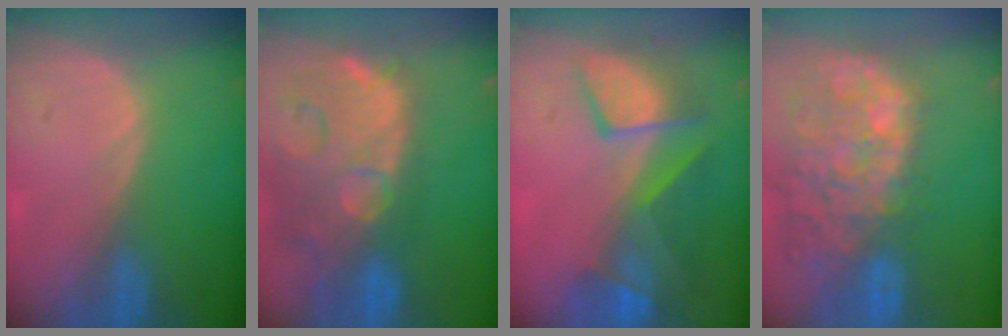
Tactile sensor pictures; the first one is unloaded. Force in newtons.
{"total": 14.8, "press": 11.9, "slide": 8.9}
{"total": 9.0, "press": 8.3, "slide": 3.6}
{"total": 14.4, "press": 11.7, "slide": 8.4}